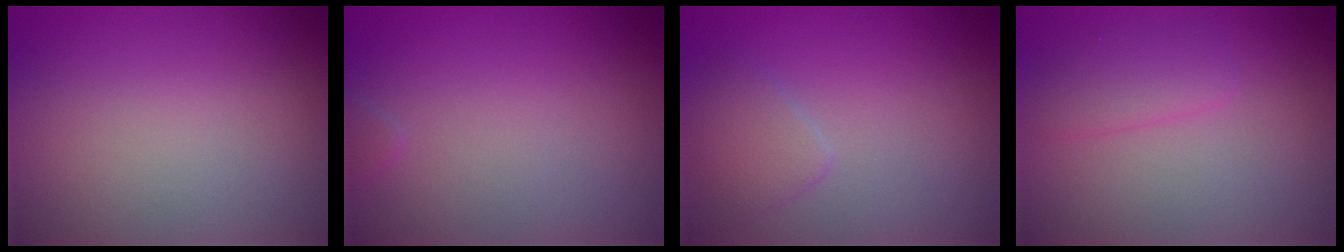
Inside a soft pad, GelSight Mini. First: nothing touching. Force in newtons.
{"total": 0.5, "press": 0.5, "slide": 0.1}
{"total": 2.0, "press": 2.0, "slide": 0.1}
{"total": 1.9, "press": 1.9, "slide": 0.1}